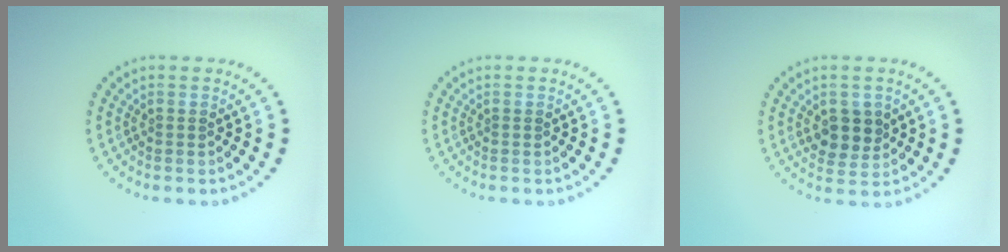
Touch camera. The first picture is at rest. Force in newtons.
{"total": 0.0}
{"total": 2.8, "press": 2.6, "slide": 0.8}